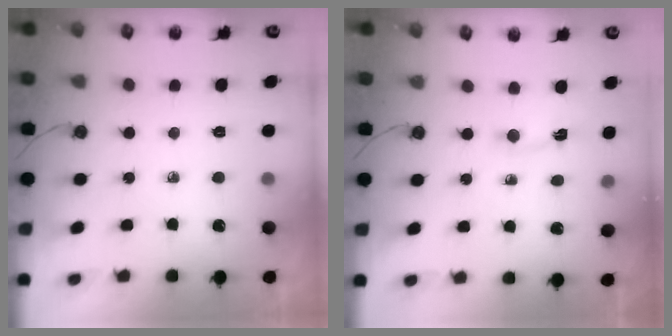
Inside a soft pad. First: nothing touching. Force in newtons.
{"total": 1.1, "press": 1.0, "slide": 0.5}